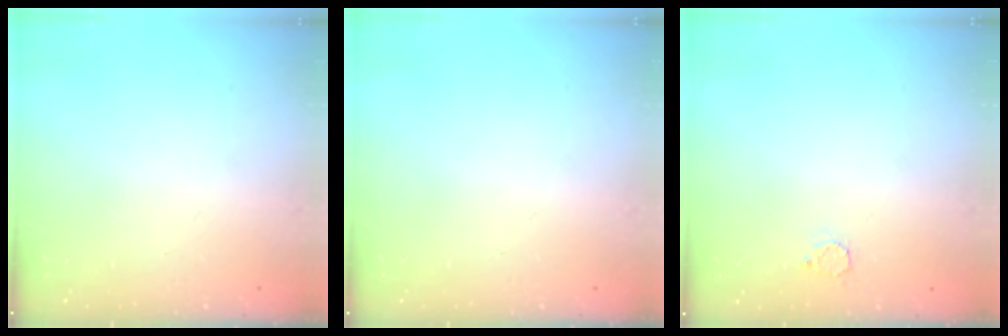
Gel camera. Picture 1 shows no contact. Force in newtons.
{"total": 0.0}
{"total": 2.3, "press": 2.3, "slide": 0.2}